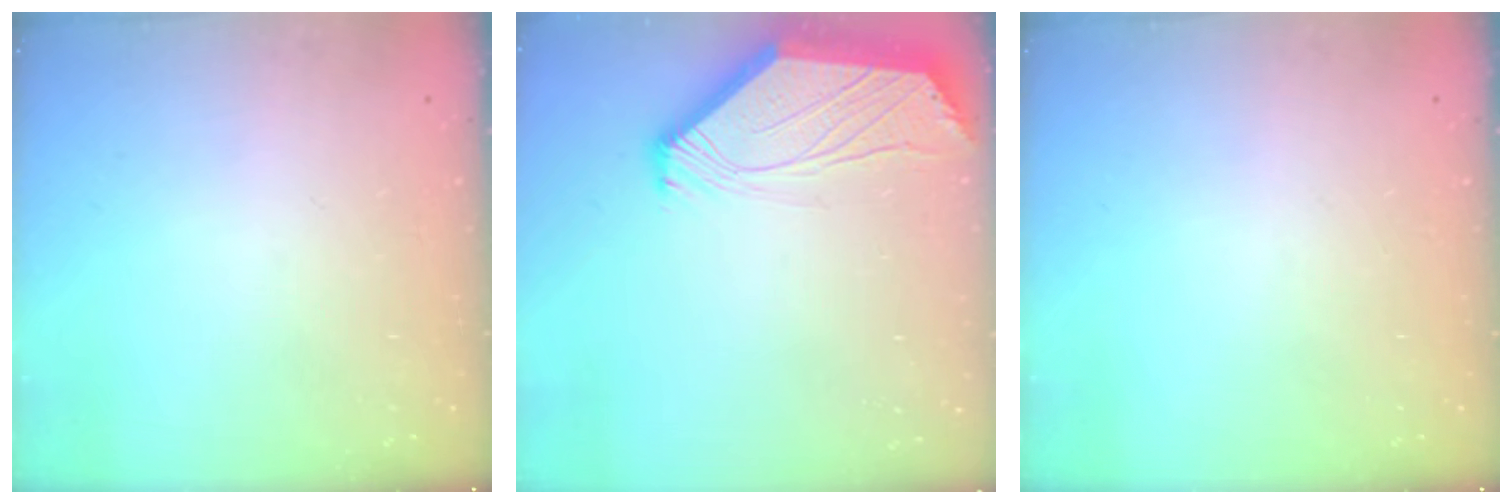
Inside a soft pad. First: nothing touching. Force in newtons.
{"total": 2.5, "press": 2.4, "slide": 0.6}
{"total": 0.0}